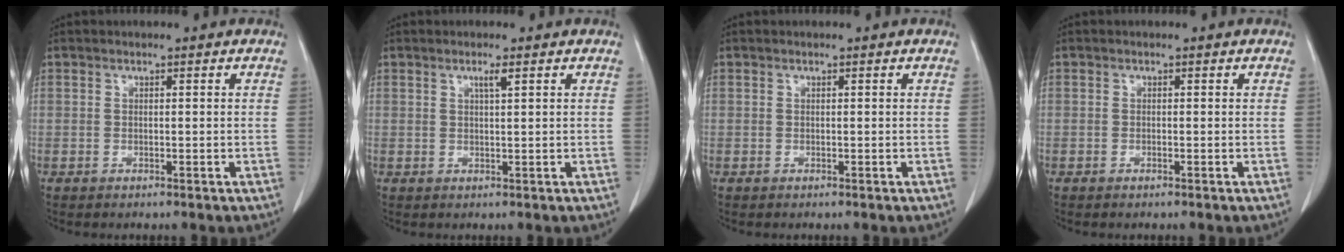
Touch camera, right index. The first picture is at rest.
{"total": 1.5, "force": [0.8, -0.1, 1.3], "torque": [-0.024, -0.002, 0.014]}
{"total": 0.0}
{"total": 0.0}